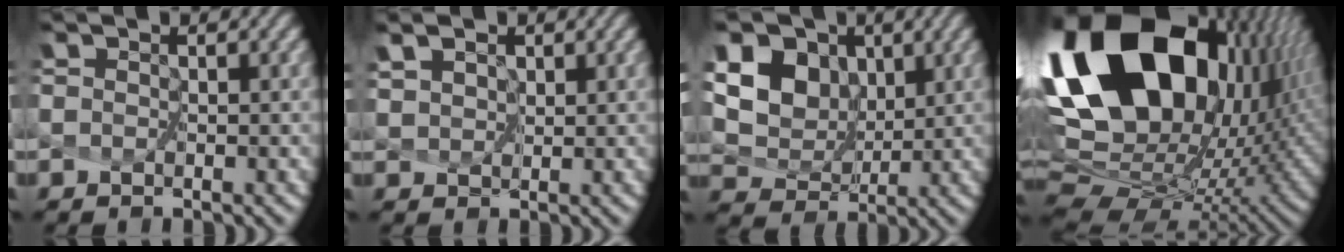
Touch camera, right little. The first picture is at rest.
{"total": 4.0, "force": [2.6, 2.4, 2.0], "torque": [-0.042, 0.016, 0.025]}
{"total": 12.8, "force": [6.8, 9.4, 5.3], "torque": [-0.151, 0.016, 0.147]}
{"total": 21.7, "force": [7.3, 13.0, 15.7], "torque": [-0.335, 0.003, 0.163]}